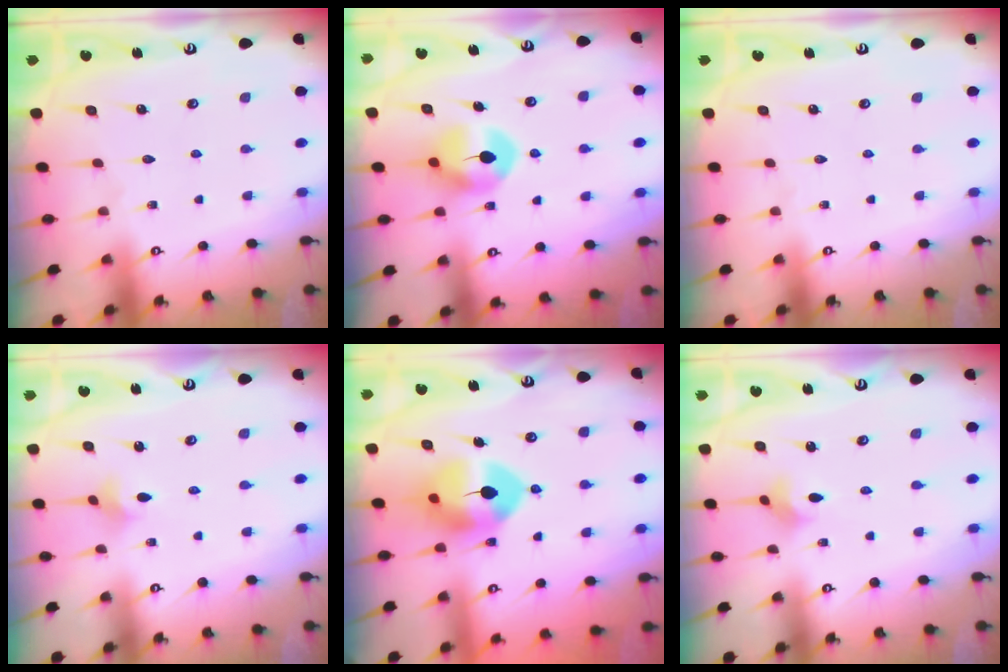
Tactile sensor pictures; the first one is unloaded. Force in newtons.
{"total": 7.8, "press": 7.8, "slide": 0.5}
{"total": 0.0}
{"total": 2.8, "press": 2.8, "slide": 0.6}
{"total": 10.2, "press": 10.0, "slide": 1.6}
{"total": 2.7, "press": 2.7, "slide": 0.5}